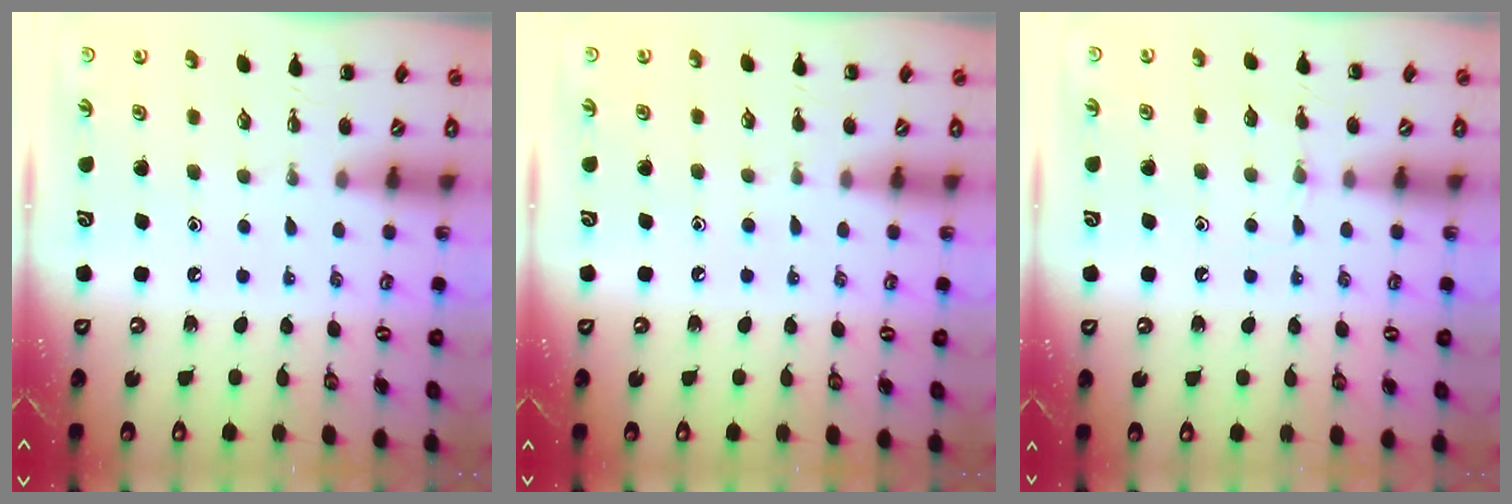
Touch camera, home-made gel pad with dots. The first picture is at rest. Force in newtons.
{"total": 5.2, "press": 4.9, "slide": 1.7}
{"total": 4.7, "press": 4.4, "slide": 1.5}